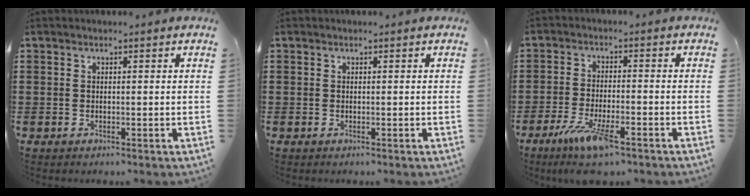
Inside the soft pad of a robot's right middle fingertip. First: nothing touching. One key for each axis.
{"total": 0.0}
{"total": 7.8, "fx": -4.7, "fy": 1.7, "fz": 6.0, "tx": -0.125, "ty": -0.016, "tz": -0.083}